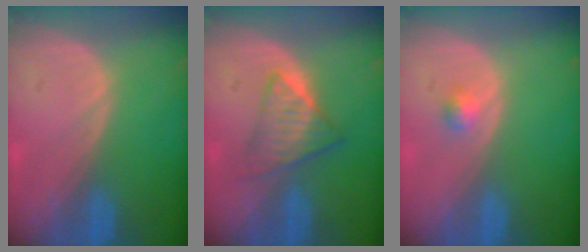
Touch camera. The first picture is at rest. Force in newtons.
{"total": 6.0, "press": 5.2, "slide": 3.1}
{"total": 1.7, "press": 1.4, "slide": 0.8}